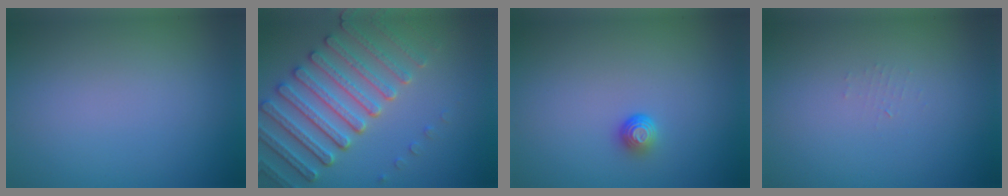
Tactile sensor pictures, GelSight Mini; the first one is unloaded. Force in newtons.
{"total": 6.3, "press": 5.5, "slide": 3.1}
{"total": 1.3, "press": 1.0, "slide": 0.9}
{"total": 0.7, "press": 0.7, "slide": 0.1}